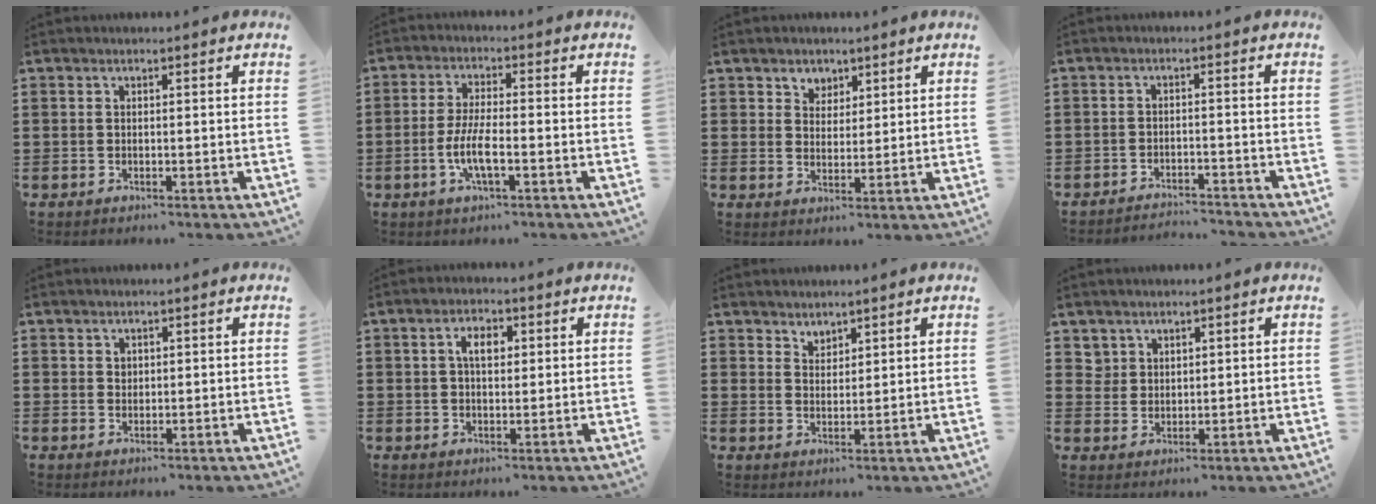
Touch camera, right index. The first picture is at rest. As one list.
[{"total": 5.7, "force": [-2.0, 1.3, 5.2], "torque": [-0.115, -0.009, -0.044]}, {"total": 3.4, "force": [2.2, 2.5, 0.0], "torque": [-0.017, 0.011, 0.042]}, {"total": 2.6, "force": [-2.6, 0.1, -0.1], "torque": [-0.007, 0.001, -0.056]}, {"total": 1.1, "force": [0.7, 0.8, 0.2], "torque": [-0.006, 0.002, 0.015]}, {"total": 3.6, "force": [0.8, 2.1, 2.9], "torque": [-0.055, 0.009, 0.010]}, {"total": 2.5, "force": [2.3, 0.9, -0.4], "torque": [-0.001, 0.000, 0.045]}, {"total": 3.1, "force": [2.2, 2.2, 0.2], "torque": [-0.015, 0.009, 0.045]}]